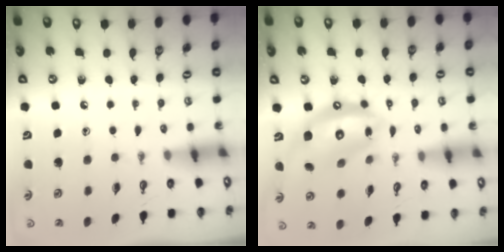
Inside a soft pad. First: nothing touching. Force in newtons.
{"total": 14.0, "press": 13.9, "slide": 1.4}